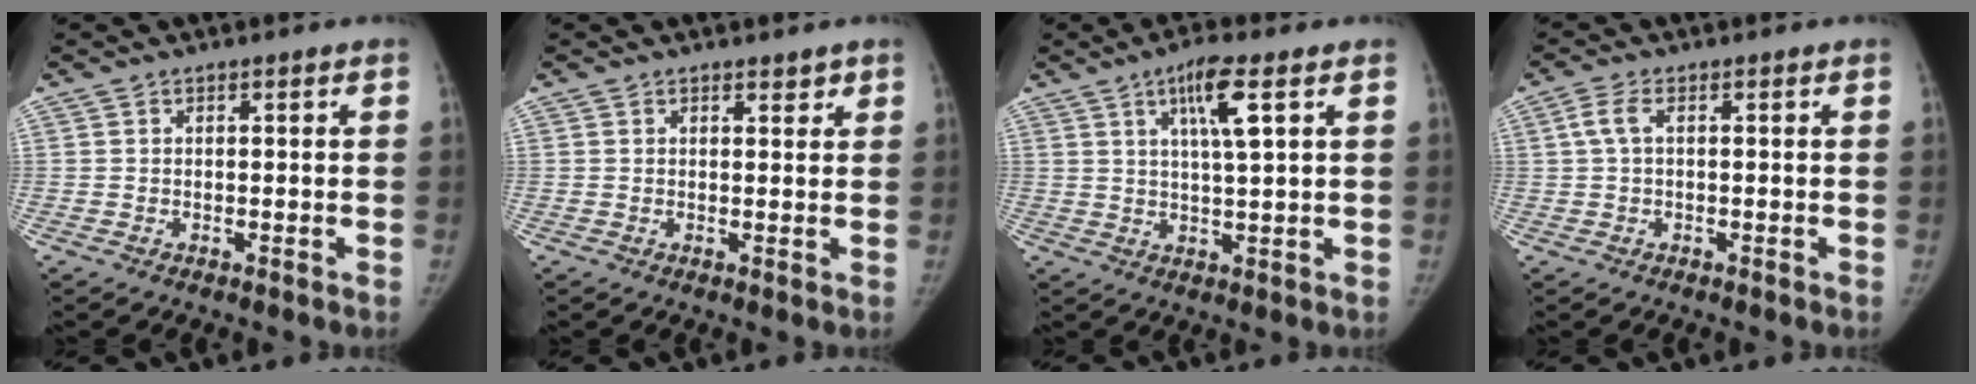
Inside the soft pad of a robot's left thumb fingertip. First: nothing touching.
{"total": 1.4, "force": [1.2, 0.7, 0.2], "torque": [0.011, -0.009, 0.013]}
{"total": 7.6, "force": [3.3, 1.1, 6.8], "torque": [-0.123, -0.012, 0.058]}
{"total": 2.7, "force": [0.5, 1.3, 2.3], "torque": [-0.063, 0.010, 0.009]}